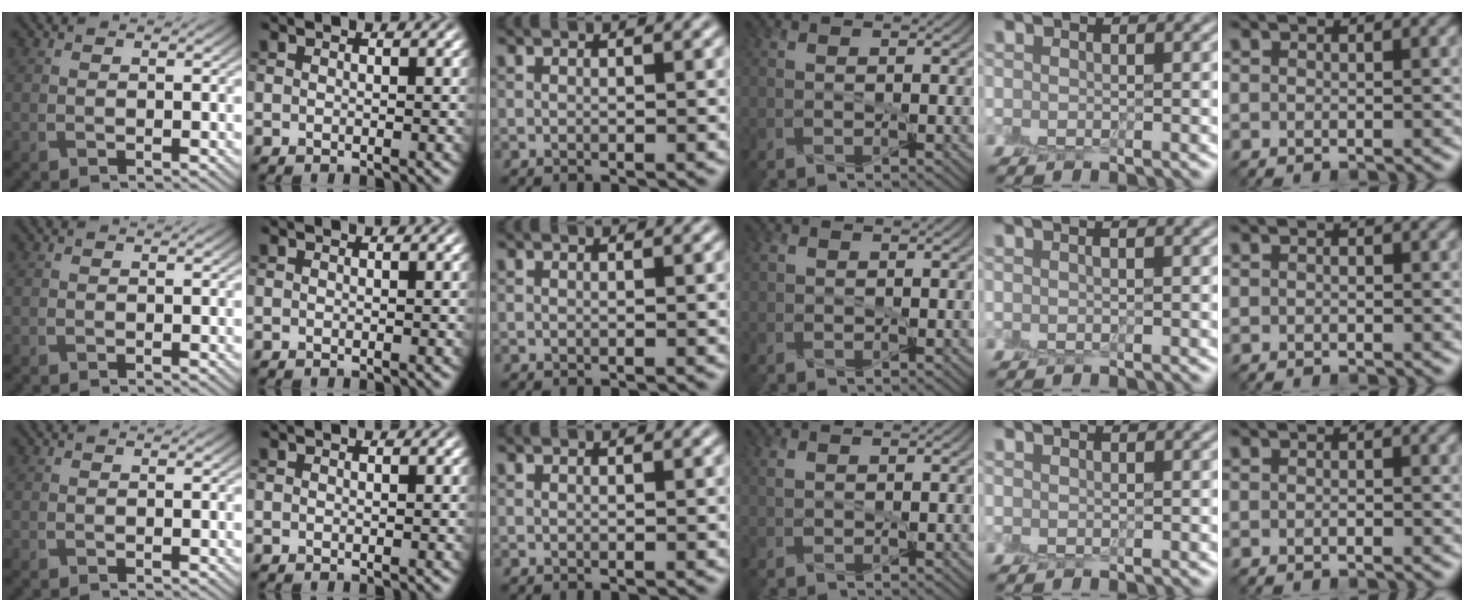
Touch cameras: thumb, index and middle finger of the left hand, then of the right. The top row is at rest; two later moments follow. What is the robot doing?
{"motion": "peel", "object": "sticky note"}